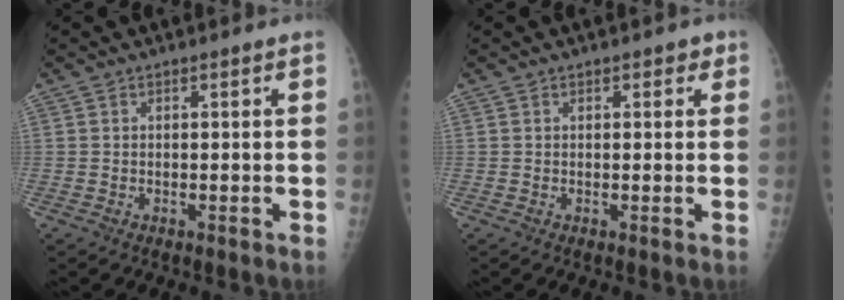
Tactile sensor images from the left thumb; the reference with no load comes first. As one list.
[{"total": 1.6, "force": [0.9, 1.1, 0.8], "torque": [0.007, 0.000, 0.006]}]